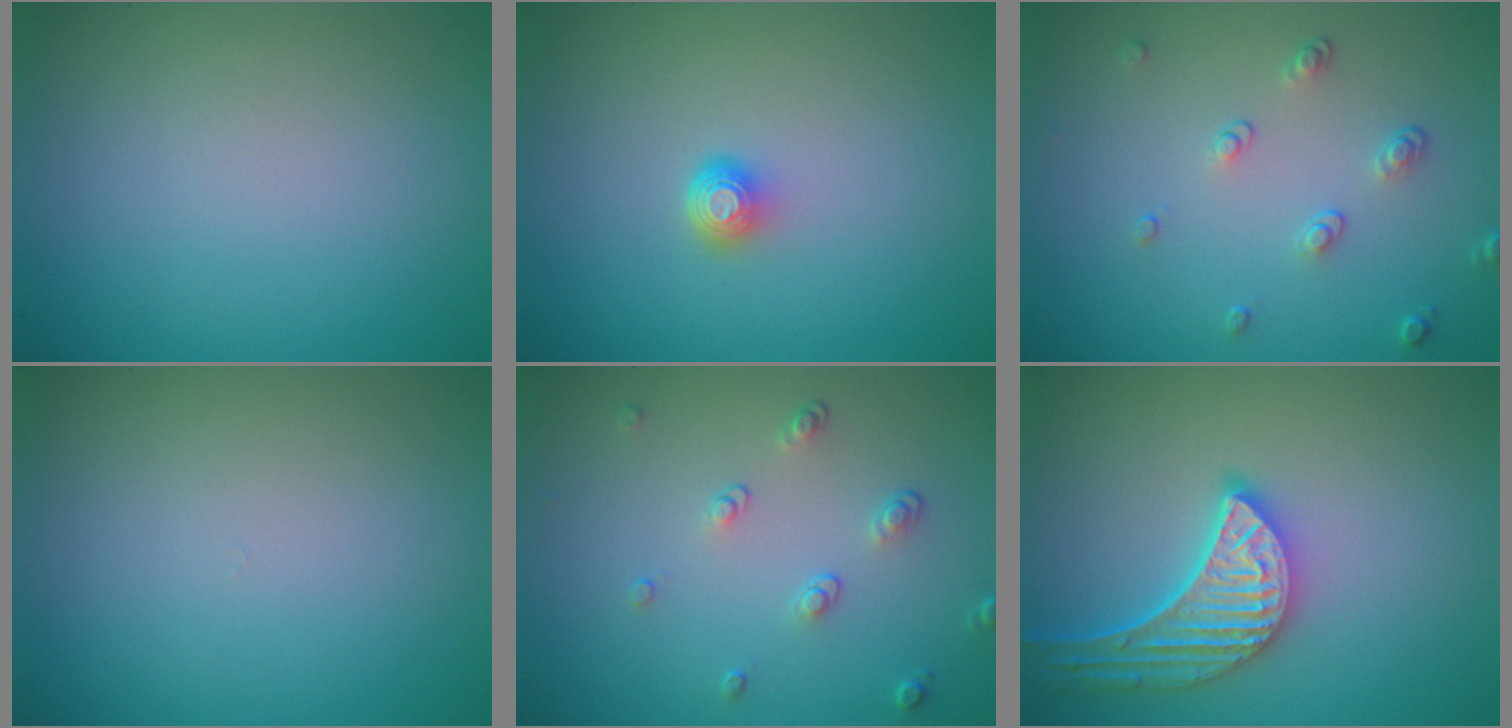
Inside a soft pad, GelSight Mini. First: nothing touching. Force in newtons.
{"total": 1.6, "press": 1.2, "slide": 1.1}
{"total": 1.8, "press": 1.3, "slide": 1.2}
{"total": 0.0}
{"total": 1.8, "press": 1.3, "slide": 1.2}
{"total": 5.3, "press": 4.7, "slide": 2.5}